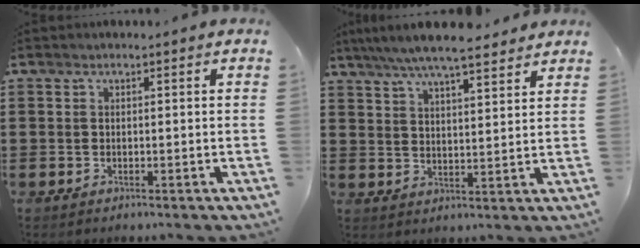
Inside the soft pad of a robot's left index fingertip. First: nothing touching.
{"total": 6.9, "force": [6.2, 0.7, 3.1], "torque": [-0.079, -0.016, 0.111]}